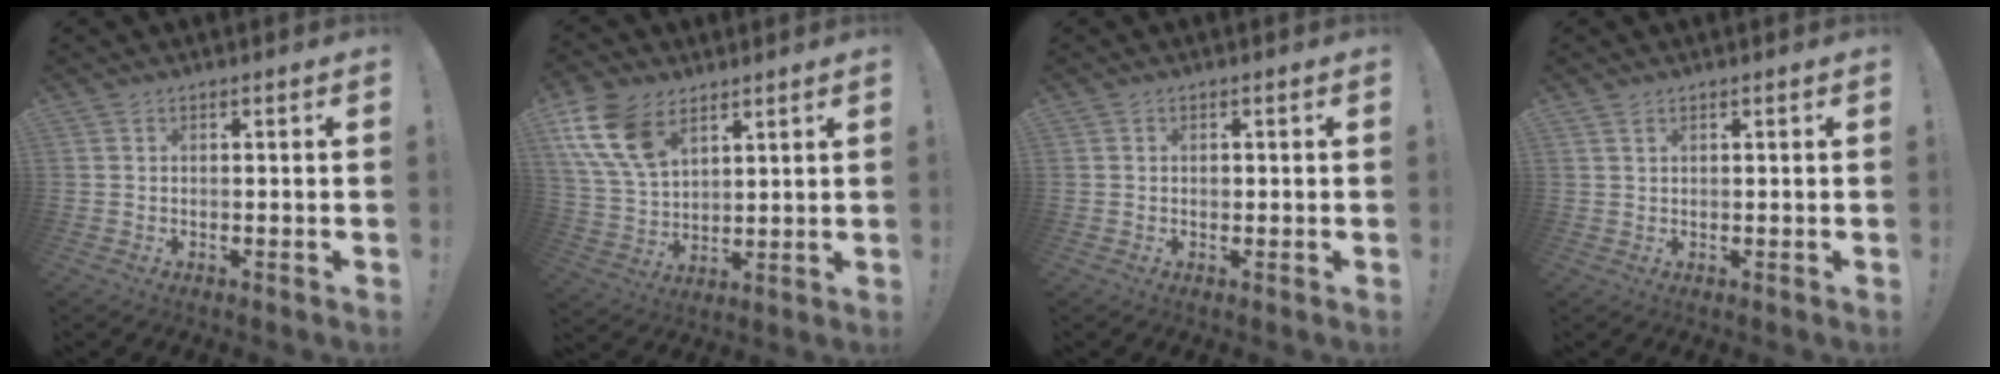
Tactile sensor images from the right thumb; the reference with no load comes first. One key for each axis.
{"total": 15.2, "fx": 8.1, "fy": 9.6, "fz": 8.6, "tx": -0.181, "ty": -0.028, "tz": 0.159}
{"total": 0.8, "fx": -0.1, "fy": 0.8, "fz": 0.2, "tx": -0.002, "ty": 0.001, "tz": -0.003}
{"total": 1.7, "fx": 1.1, "fy": 0.8, "fz": 1.0, "tx": -0.020, "ty": 0.000, "tz": 0.021}